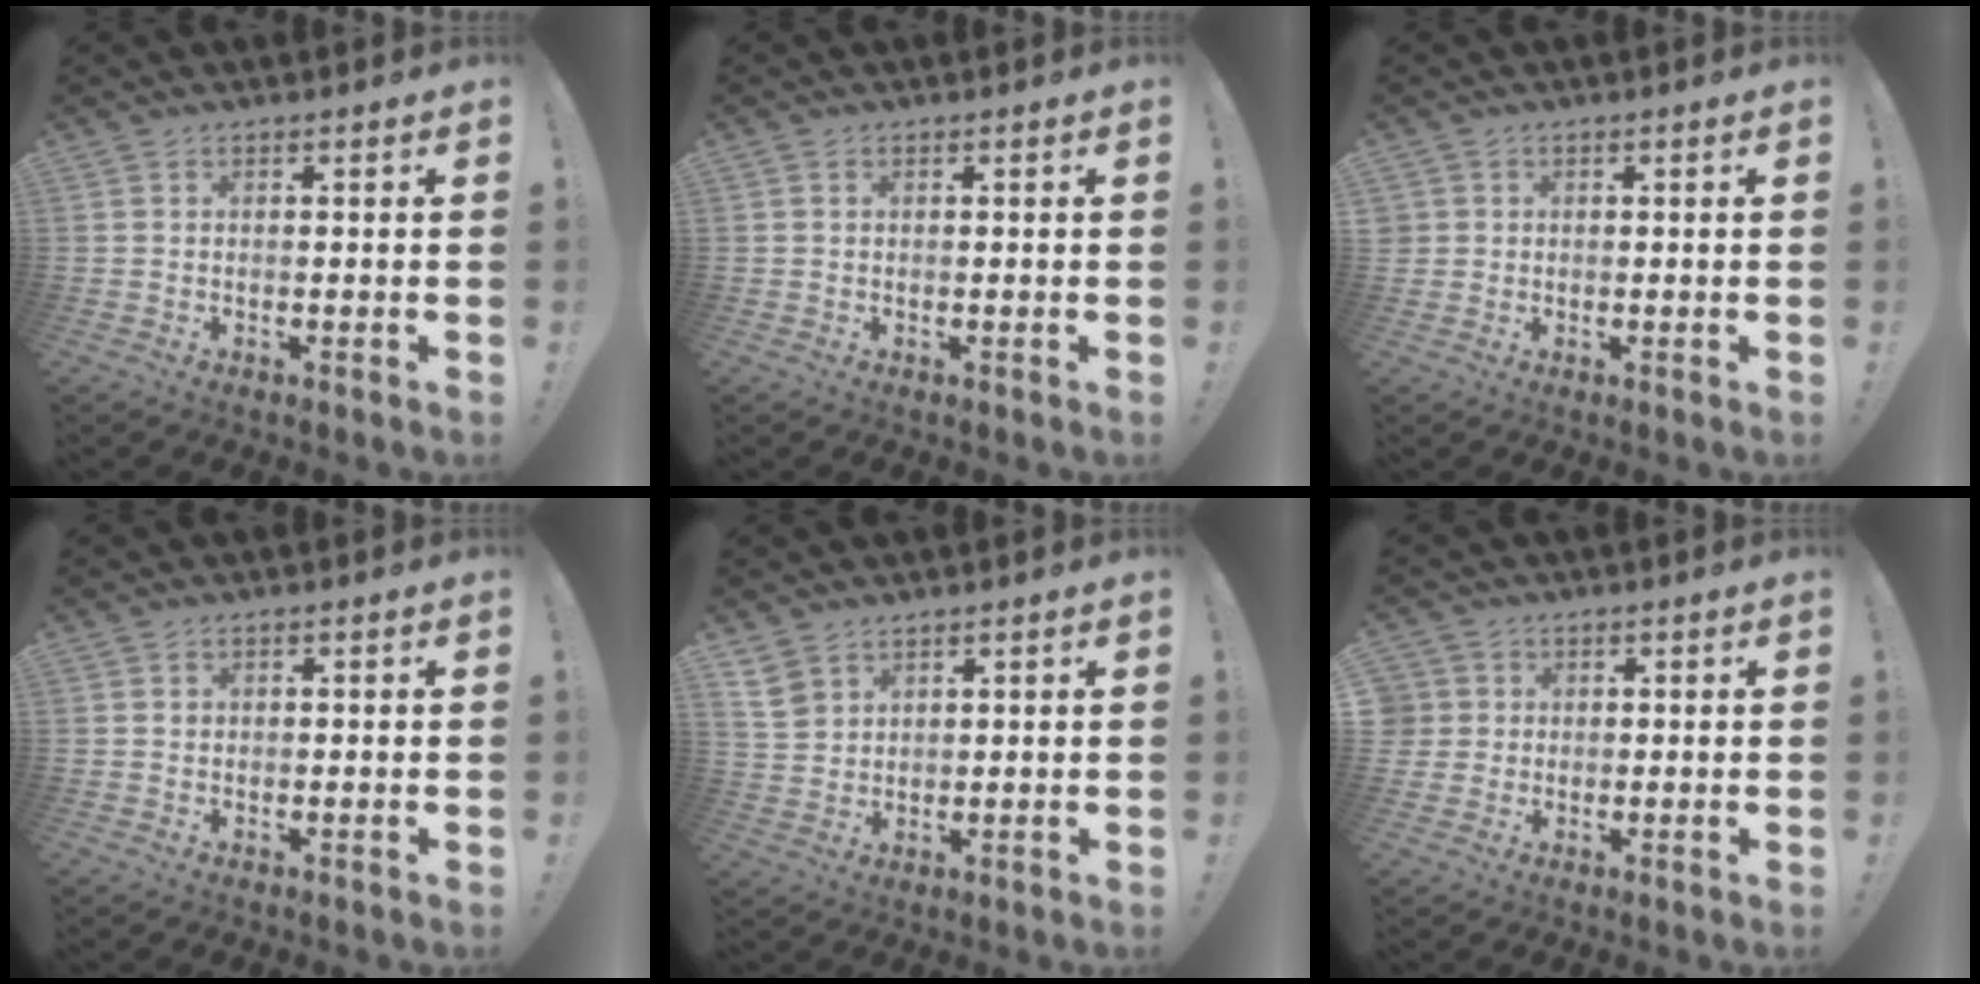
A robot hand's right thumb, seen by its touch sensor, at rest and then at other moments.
{"total": 0.6, "force": [0.4, 0.4, 0.2], "torque": [-0.005, 0.000, 0.008]}
{"total": 1.8, "force": [0.7, 1.7, 0.2], "torque": [-0.004, 0.000, 0.013]}
{"total": 0.9, "force": [0.4, 0.9, 0.1], "torque": [0.005, 0.000, 0.006]}
{"total": 4.4, "force": [3.1, 2.9, 1.2], "torque": [-0.022, -0.013, 0.064]}
{"total": 4.2, "force": [1.0, 4.0, 0.6], "torque": [-0.014, 0.001, 0.021]}